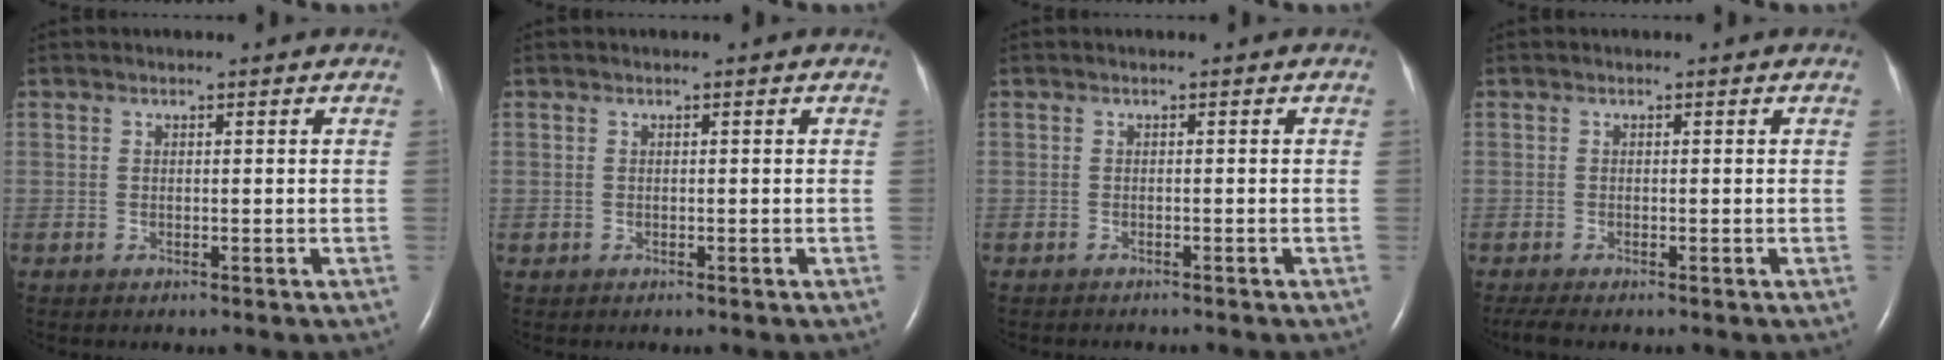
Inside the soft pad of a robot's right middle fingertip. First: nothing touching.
{"total": 0.0}
{"total": 3.1, "force": [-2.8, 0.4, 1.3], "torque": [-0.020, -0.005, -0.032]}
{"total": 1.9, "force": [-1.5, 0.1, 1.1], "torque": [-0.030, -0.010, -0.030]}